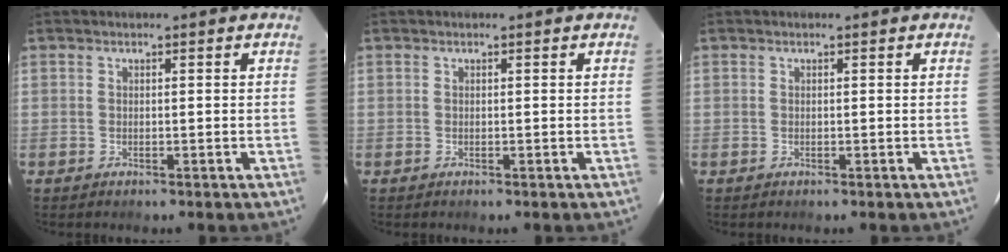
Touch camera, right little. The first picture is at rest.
{"total": 0.0}
{"total": 0.0}